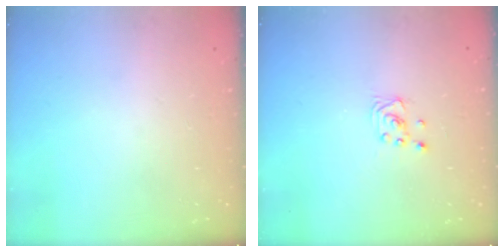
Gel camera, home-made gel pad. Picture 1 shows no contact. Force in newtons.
{"total": 2.2, "press": 2.2, "slide": 0.1}